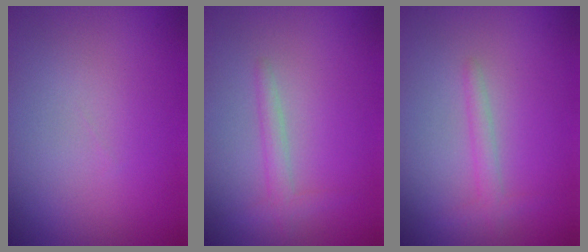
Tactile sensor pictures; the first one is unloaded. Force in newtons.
{"total": 1.6, "press": 1.6, "slide": 0.1}
{"total": 1.5, "press": 1.5, "slide": 0.1}